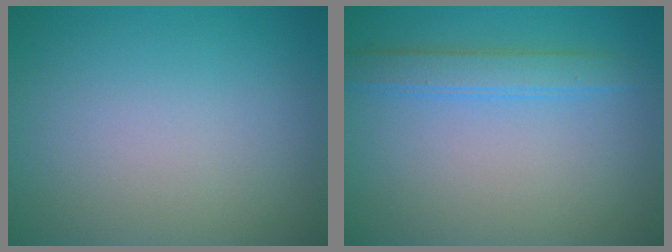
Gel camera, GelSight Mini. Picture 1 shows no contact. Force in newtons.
{"total": 3.4, "press": 3.4, "slide": 0.2}